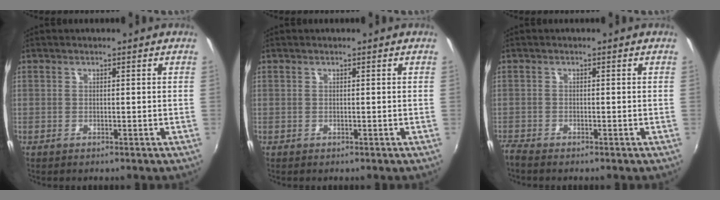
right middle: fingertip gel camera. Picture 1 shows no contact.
{"total": 0.0}
{"total": 2.0, "force": [-1.9, 0.2, 0.6], "torque": [-0.019, -0.010, -0.039]}